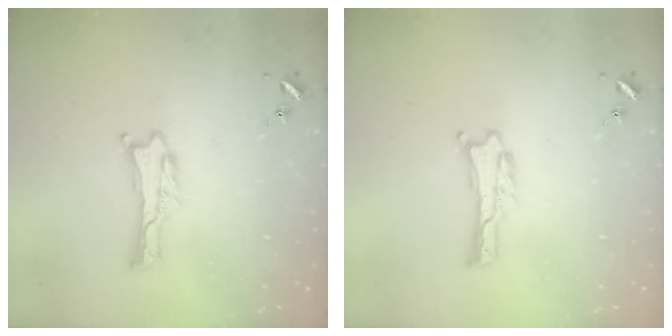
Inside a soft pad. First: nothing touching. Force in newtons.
{"total": 0.0}